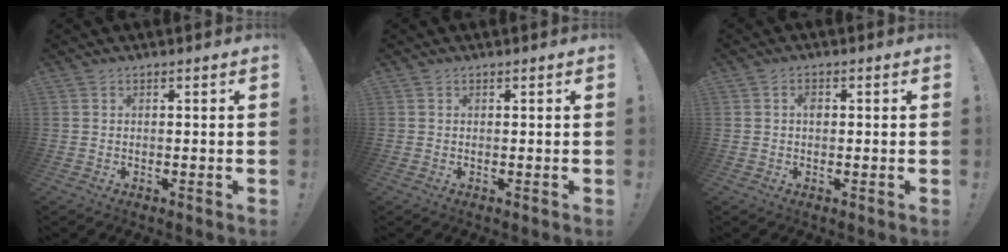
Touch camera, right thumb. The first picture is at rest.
{"total": 0.0}
{"total": 1.4, "force": [-0.1, 1.0, 1.0], "torque": [-0.012, 0.003, -0.004]}